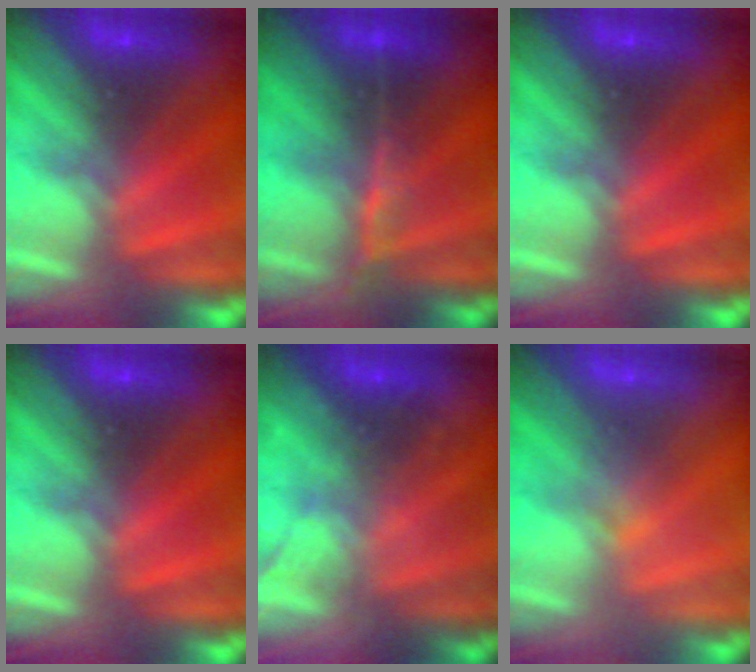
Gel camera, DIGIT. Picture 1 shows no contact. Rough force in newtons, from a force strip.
{"total": 2.4}
{"total": 0.0}
{"total": 0.0}
{"total": 2.2}
{"total": 2.9}